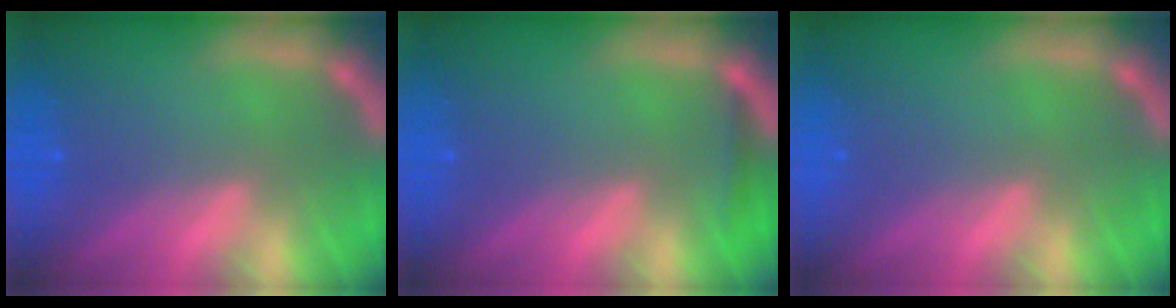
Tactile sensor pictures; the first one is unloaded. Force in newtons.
{"total": 0.9}
{"total": 0.0}